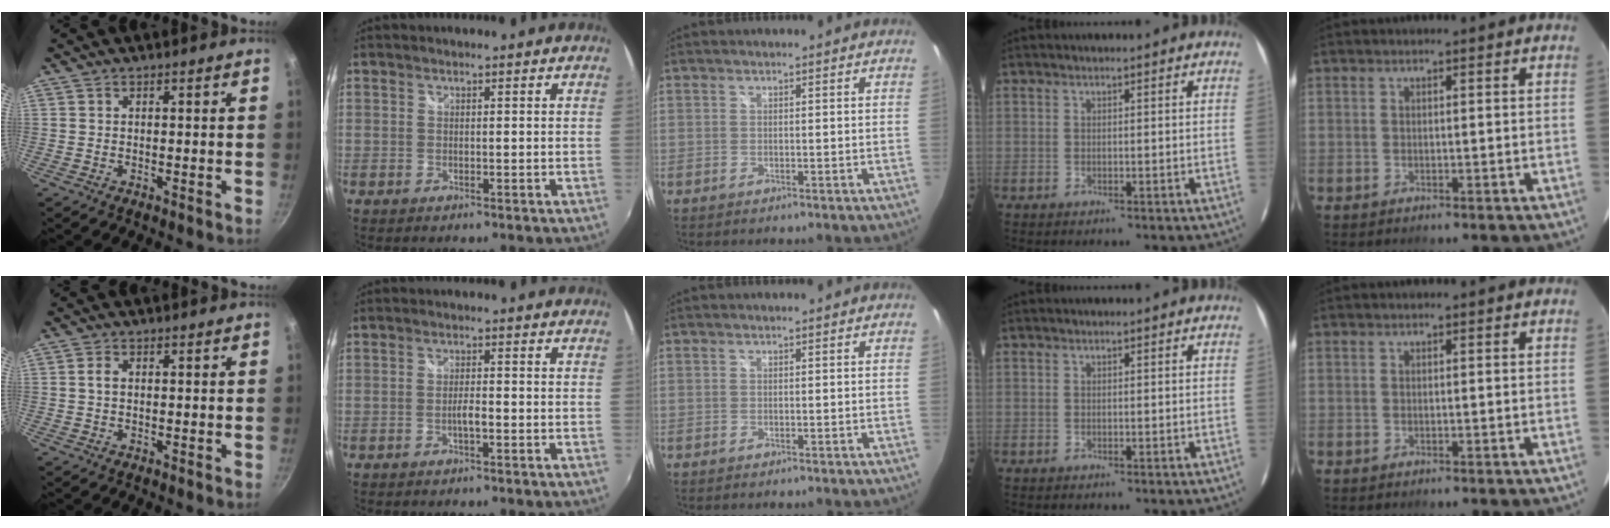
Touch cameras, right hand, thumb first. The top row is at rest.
{"thumb": {"total": 1.6, "force": [0.2, 1.0, 1.3], "torque": [-0.023, 0.005, 0.002]}, "index": {"total": 2.0, "force": [-0.9, 0.3, 1.8], "torque": [-0.034, 0.000, -0.017]}}